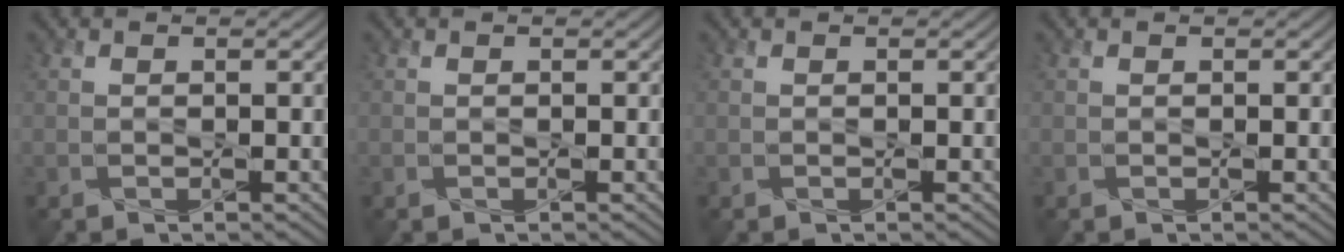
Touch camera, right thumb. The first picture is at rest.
{"total": 0.0}
{"total": 0.0}
{"total": 0.0}